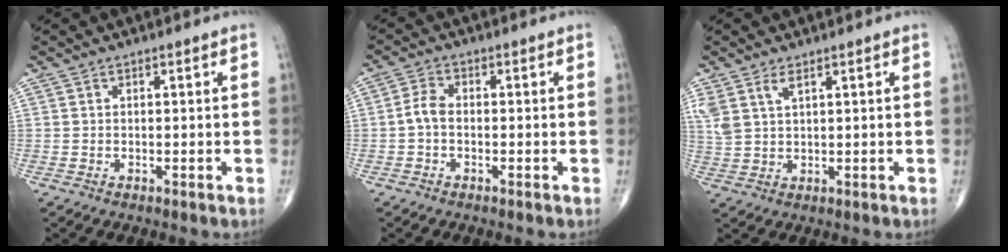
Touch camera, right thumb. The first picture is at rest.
{"total": 3.1, "force": [-0.7, 1.9, 2.4], "torque": [-0.048, 0.010, -0.021]}
{"total": 4.7, "force": [2.8, 2.1, 3.2], "torque": [-0.072, -0.004, 0.064]}